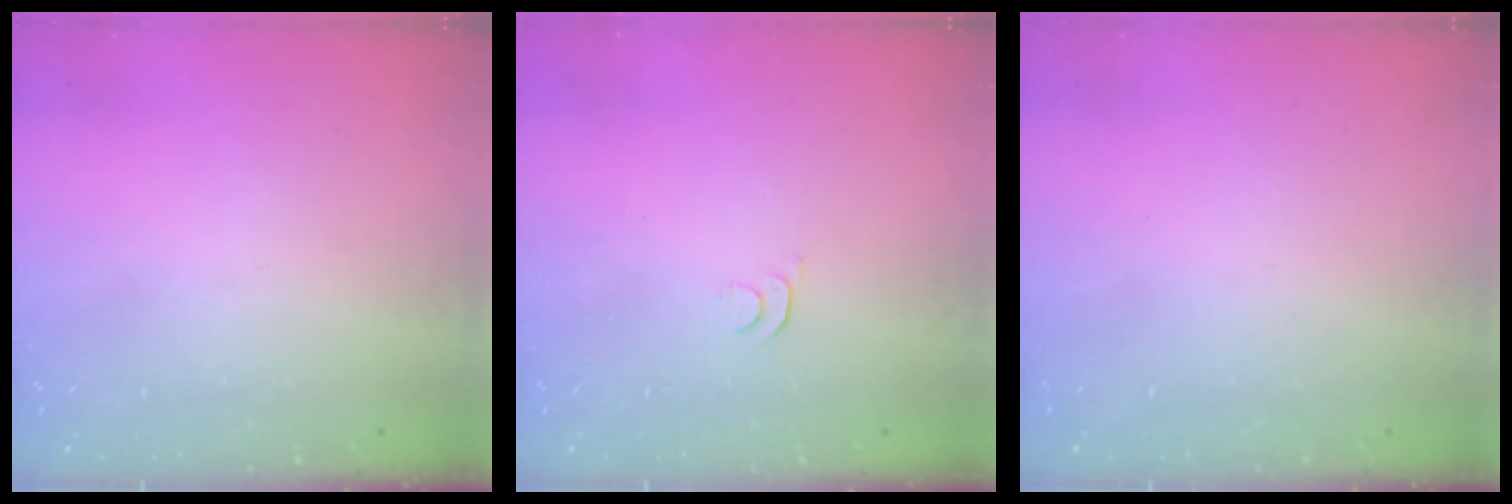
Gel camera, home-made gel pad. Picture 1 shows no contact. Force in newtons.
{"total": 3.5, "press": 3.5, "slide": 0.5}
{"total": 1.5, "press": 1.5, "slide": 0.1}